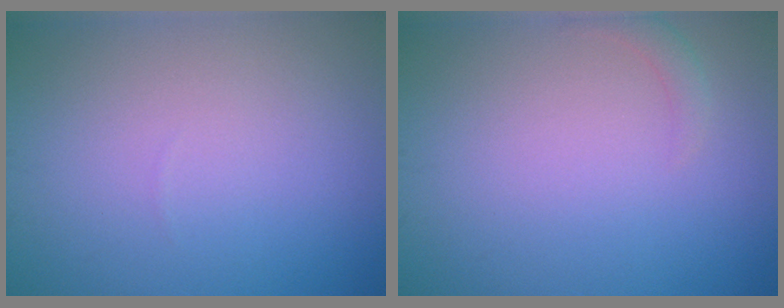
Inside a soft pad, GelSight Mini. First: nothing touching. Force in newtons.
{"total": 1.2, "press": 1.1, "slide": 0.2}